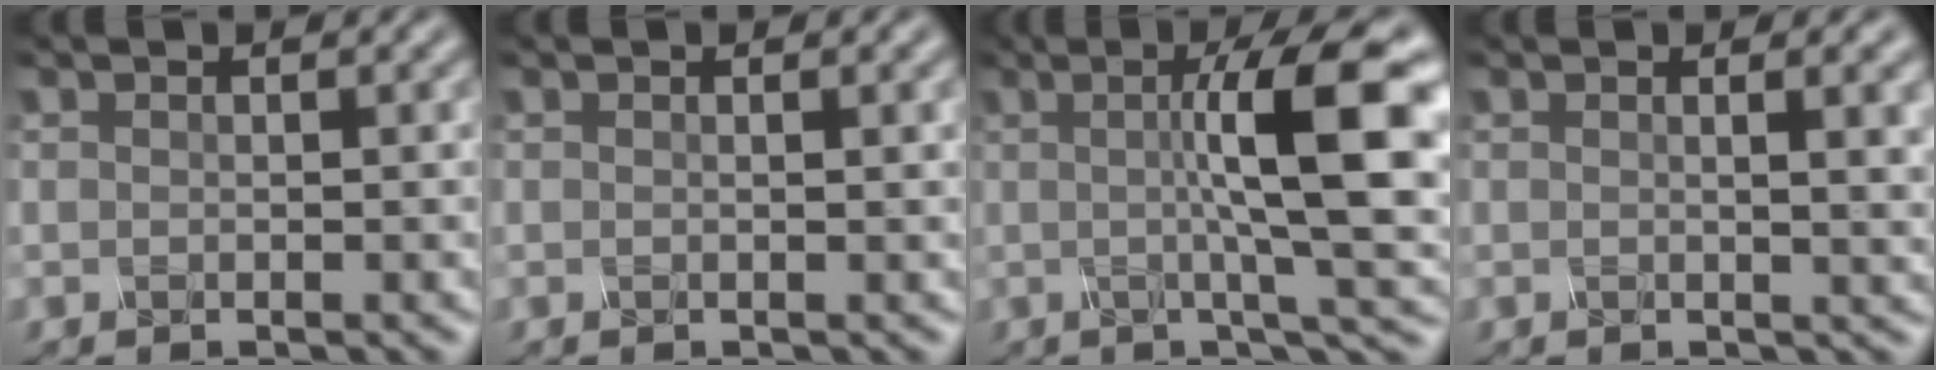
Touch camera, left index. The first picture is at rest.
{"total": 1.1, "force": [0.3, 0.4, 1.0], "torque": [-0.011, 0.003, -0.002]}
{"total": 10.4, "force": [1.1, 1.9, 10.2], "torque": [-0.127, 0.010, 0.013]}
{"total": 4.1, "force": [0.8, 1.4, 3.7], "torque": [-0.030, 0.008, 0.002]}